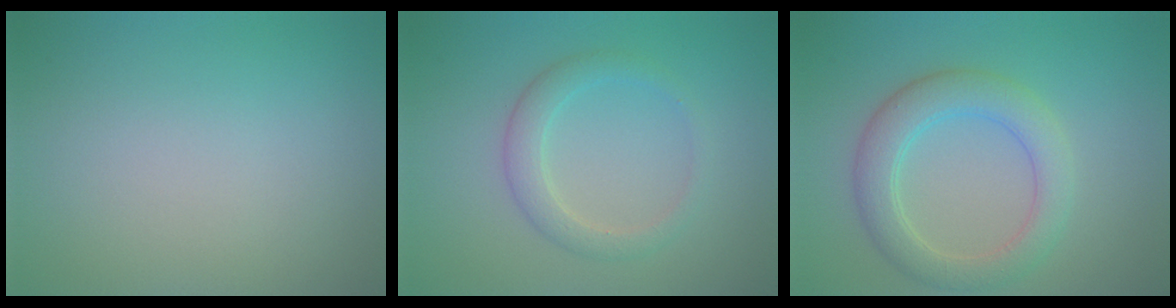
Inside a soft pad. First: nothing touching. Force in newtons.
{"total": 2.6, "press": 2.6, "slide": 0.2}
{"total": 4.5, "press": 4.5, "slide": 0.2}